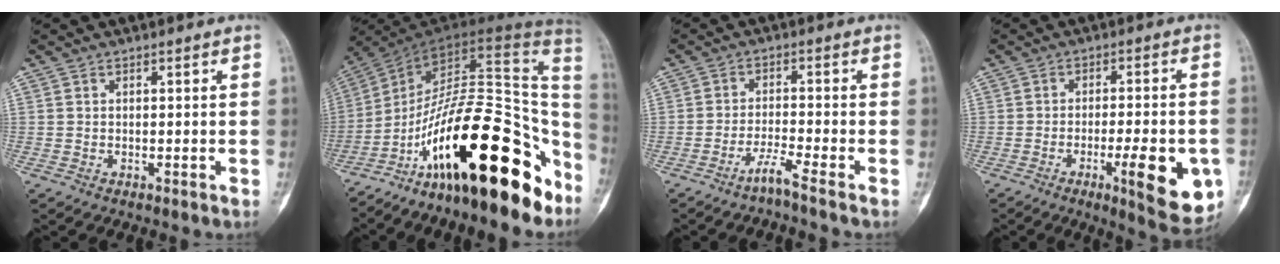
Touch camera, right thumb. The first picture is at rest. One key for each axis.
{"total": 29.1, "fx": -14.8, "fy": 10.5, "fz": 22.8, "tx": -0.277, "ty": 0.093, "tz": -0.236}
{"total": 3.5, "fx": -2.8, "fy": -0.9, "fz": 1.9, "tx": -0.051, "ty": 0.010, "tz": -0.060}
{"total": 13.1, "fx": -4.4, "fy": 3.4, "fz": 11.9, "tx": -0.149, "ty": 0.001, "tz": -0.055}